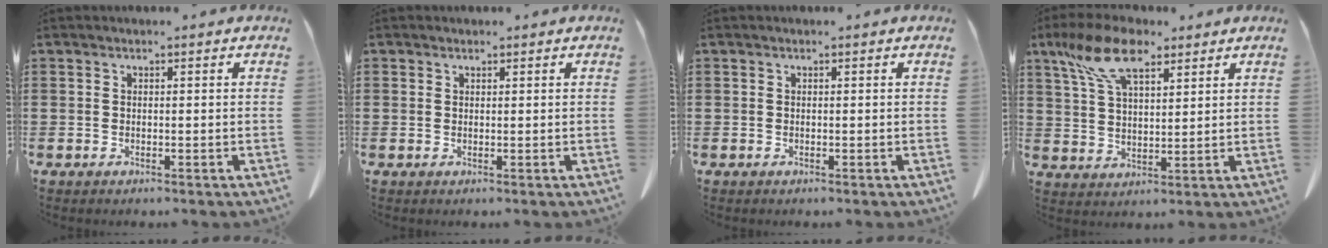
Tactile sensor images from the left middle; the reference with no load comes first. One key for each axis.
{"total": 0.8, "fx": 0.6, "fy": 0.5, "fz": 0.0, "tx": -0.003, "ty": 0.002, "tz": 0.012}
{"total": 0.0}
{"total": 10.1, "fx": 6.5, "fy": 4.2, "fz": 6.6, "tx": -0.153, "ty": -0.002, "tz": 0.119}